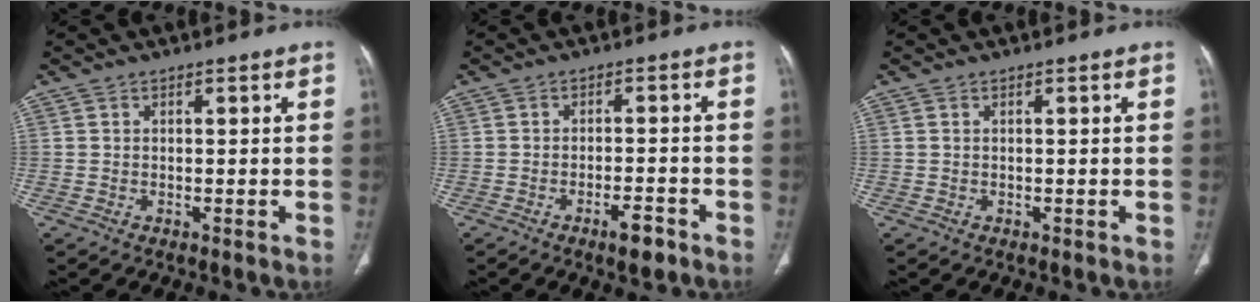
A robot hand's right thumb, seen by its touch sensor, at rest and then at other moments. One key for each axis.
{"total": 4.4, "fx": -2.8, "fy": 1.3, "fz": 3.1, "tx": -0.046, "ty": 0.013, "tz": -0.041}
{"total": 0.0}